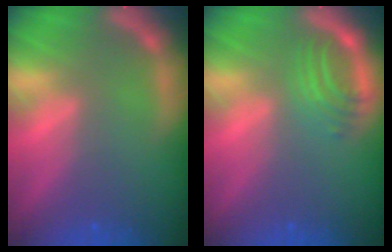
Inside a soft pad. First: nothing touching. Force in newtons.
{"total": 3.4}